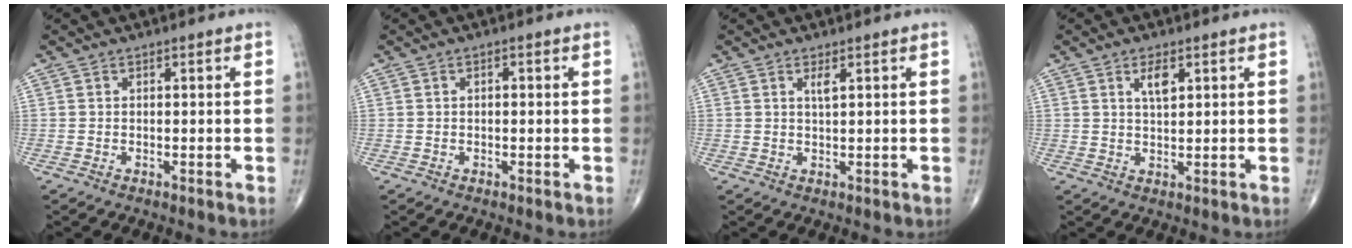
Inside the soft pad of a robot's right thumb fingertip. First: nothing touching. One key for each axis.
{"total": 0.9, "fx": 0.1, "fy": 0.4, "fz": 0.8, "tx": -0.013, "ty": 0.001, "tz": 0.001}
{"total": 1.7, "fx": 0.8, "fy": 0.2, "fz": 1.4, "tx": -0.028, "ty": -0.005, "tz": 0.017}
{"total": 3.7, "fx": 1.7, "fy": 1.5, "fz": 2.9, "tx": -0.046, "ty": -0.009, "tz": 0.030}